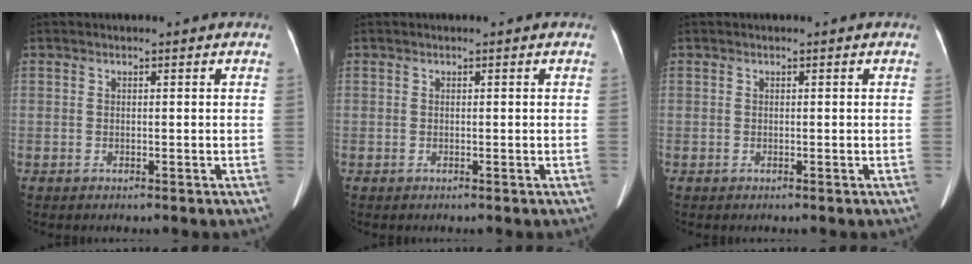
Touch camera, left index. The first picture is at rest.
{"total": 0.0}
{"total": 0.0}